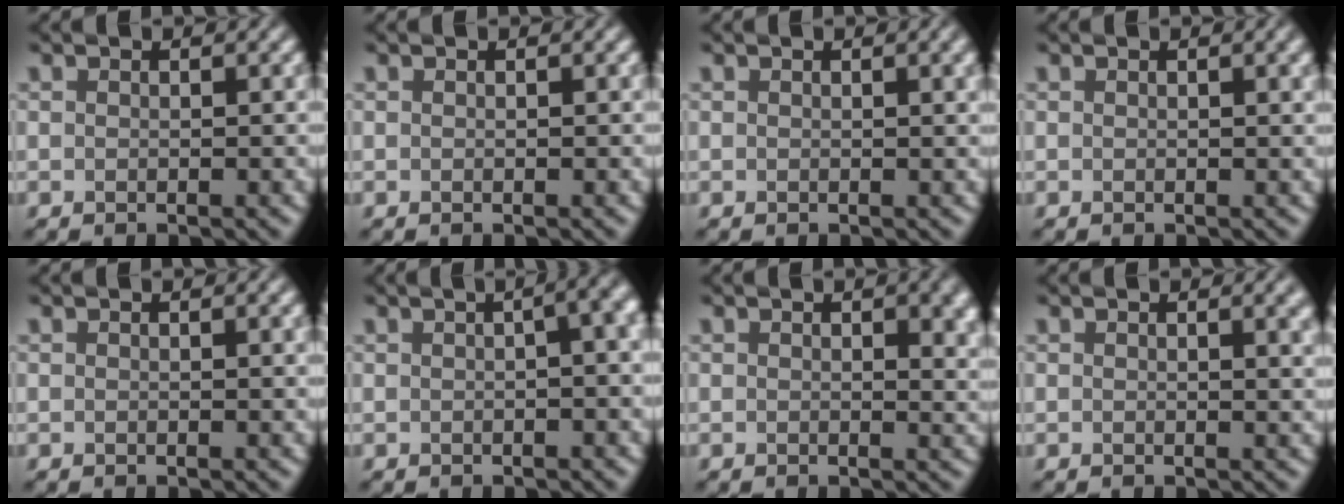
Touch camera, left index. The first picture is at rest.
{"total": 0.0}
{"total": 1.5, "force": [0.6, 0.4, 1.4], "torque": [-0.013, 0.004, 0.007]}
{"total": 1.2, "force": [0.5, 0.3, 1.1], "torque": [-0.010, 0.004, 0.006]}
{"total": 0.6, "force": [0.2, 0.1, 0.6], "torque": [-0.005, 0.002, 0.002]}
{"total": 7.4, "force": [1.8, 3.5, 6.3], "torque": [-0.032, 0.040, -0.006]}
{"total": 3.4, "force": [1.1, 1.3, 3.0], "torque": [-0.028, -0.001, 0.016]}
{"total": 2.2, "force": [1.0, 0.8, 1.8], "torque": [-0.009, 0.005, 0.010]}